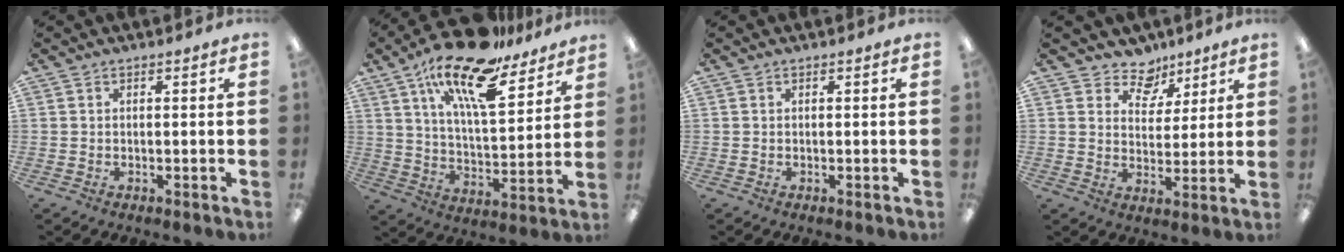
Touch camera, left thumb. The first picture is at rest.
{"total": 20.2, "force": [14.8, 6.1, 12.2], "torque": [-0.213, -0.093, 0.253]}
{"total": 0.0}
{"total": 7.9, "force": [6.0, 4.9, 1.5], "torque": [-0.021, -0.045, 0.110]}